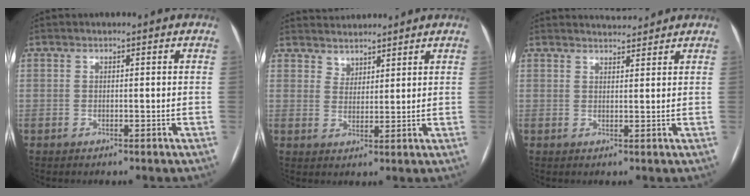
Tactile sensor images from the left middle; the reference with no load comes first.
{"total": 5.3, "force": [4.8, 2.1, 0.2], "torque": [0.001, 0.022, 0.082]}
{"total": 3.4, "force": [3.4, 0.2, 0.1], "torque": [-0.011, 0.011, 0.051]}